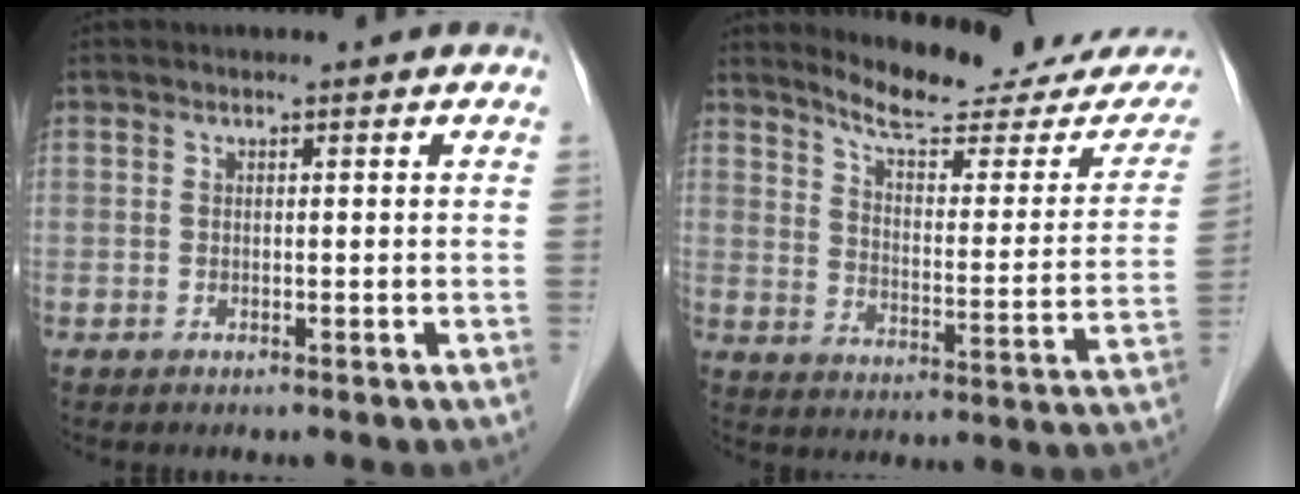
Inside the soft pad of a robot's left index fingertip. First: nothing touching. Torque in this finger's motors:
{"motor_torque": [0.27, -0.40, 0.04, 0.03]}